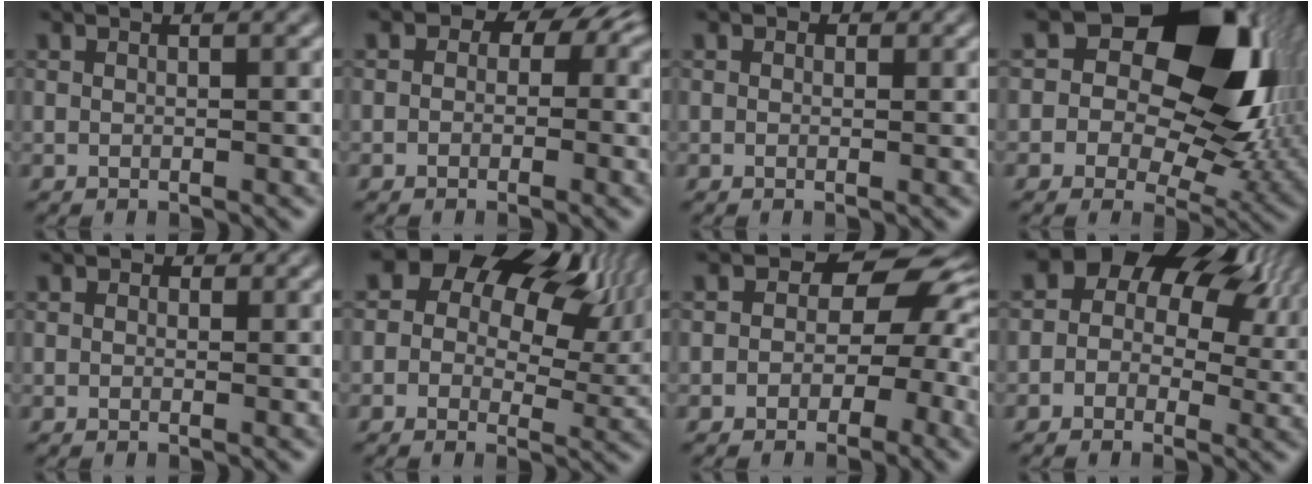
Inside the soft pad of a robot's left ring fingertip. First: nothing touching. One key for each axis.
{"total": 7.2, "fx": 1.4, "fy": 5.8, "fz": 4.1, "tx": -0.040, "ty": 0.030, "tz": -0.015}
{"total": 1.9, "fx": 0.7, "fy": 1.5, "fz": 0.9, "tx": -0.004, "ty": 0.014, "tz": -0.011}
{"total": 16.1, "fx": 3.5, "fy": 10.5, "fz": 11.7, "tx": -0.141, "ty": 0.006, "tz": 0.062}
{"total": 2.2, "fx": 0.9, "fy": 1.7, "fz": 1.1, "tx": -0.005, "ty": 0.014, "tz": -0.009}
{"total": 16.8, "fx": 6.8, "fy": 11.3, "fz": 10.4, "tx": -0.165, "ty": 0.060, "tz": 0.117}
{"total": 7.8, "fx": 0.2, "fy": 5.8, "fz": 5.2, "tx": -0.039, "ty": 0.004, "tz": -0.009}
{"total": 11.5, "fx": 4.8, "fy": 7.9, "fz": 6.7, "tx": -0.073, "ty": 0.056, "tz": 0.054}